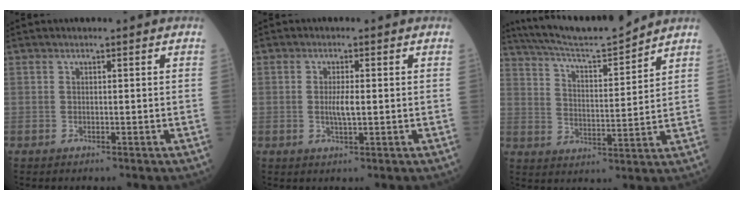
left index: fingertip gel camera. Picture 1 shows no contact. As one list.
[{"total": 2.5, "force": [-0.2, 0.4, 2.5], "torque": [-0.049, -0.006, -0.004]}, {"total": 12.7, "force": [12.0, -0.6, 4.0], "torque": [-0.078, 0.000, 0.201]}]